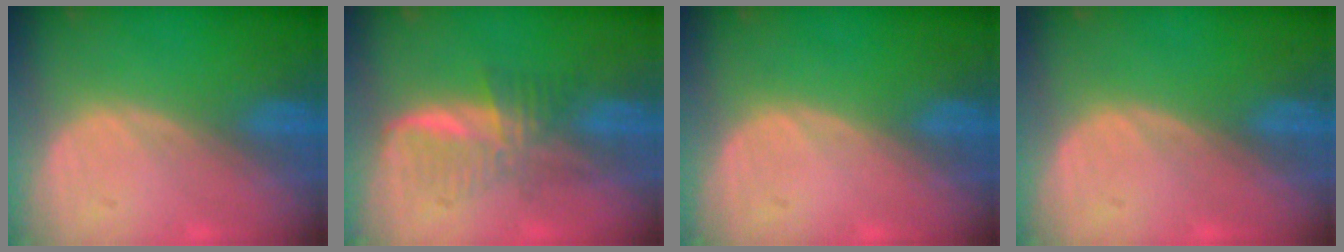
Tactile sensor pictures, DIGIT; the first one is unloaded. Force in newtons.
{"total": 5.2, "press": 5.2, "slide": 0.7}
{"total": 0.0}
{"total": 0.0}